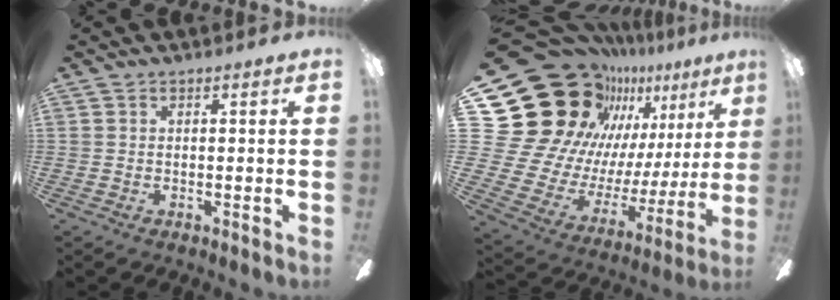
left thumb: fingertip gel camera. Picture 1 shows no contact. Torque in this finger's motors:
{"motor_torque": [2.10, 2.91, 1.14, -1.62, 0.03]}